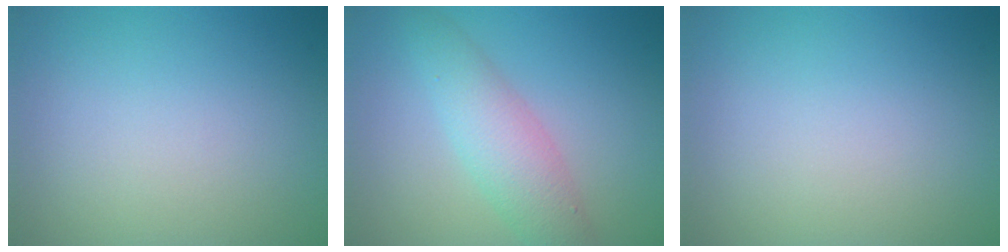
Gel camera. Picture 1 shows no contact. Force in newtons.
{"total": 4.3, "press": 4.3, "slide": 0.1}
{"total": 0.0}